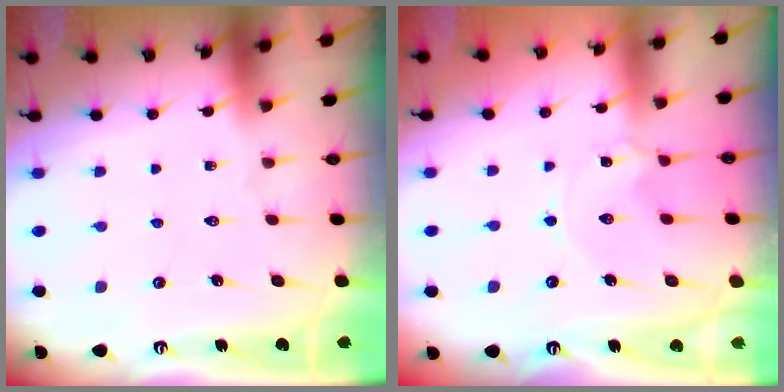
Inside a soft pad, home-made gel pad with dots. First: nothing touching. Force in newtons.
{"total": 0.0}